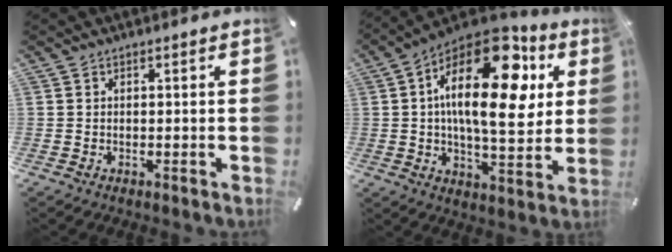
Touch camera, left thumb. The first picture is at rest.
{"total": 24.5, "force": [7.5, 11.8, 20.0], "torque": [-0.349, -0.043, 0.117]}